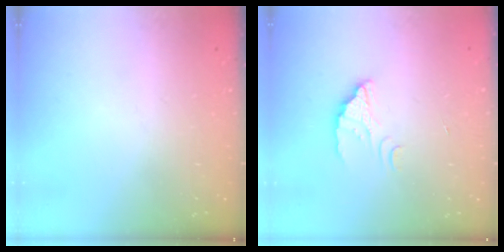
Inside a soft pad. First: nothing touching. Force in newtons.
{"total": 1.6, "press": 1.6, "slide": 0.0}